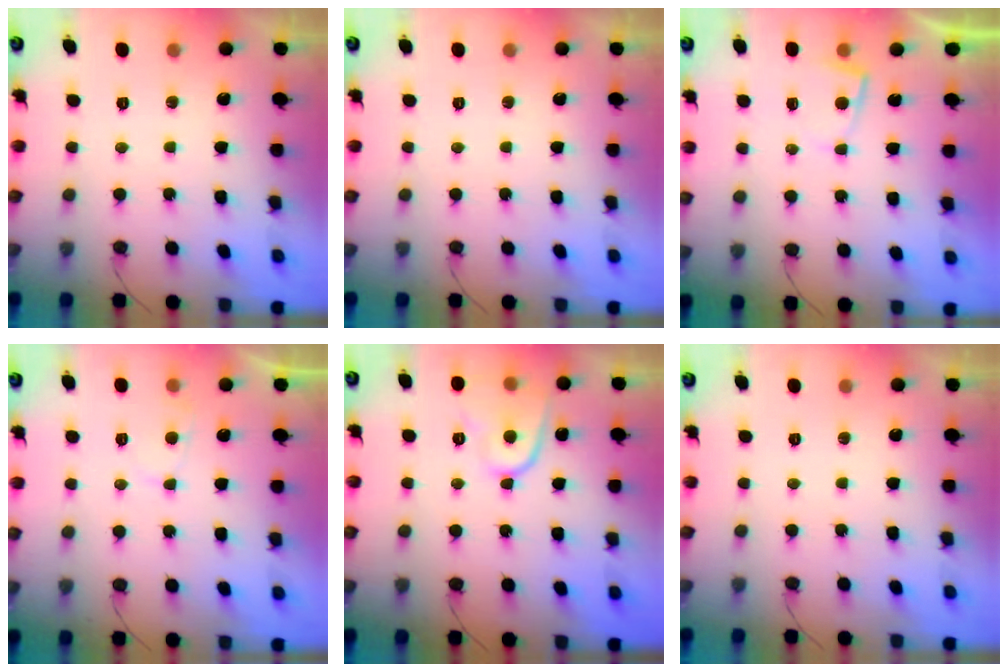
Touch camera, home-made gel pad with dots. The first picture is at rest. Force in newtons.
{"total": 0.0}
{"total": 3.0, "press": 3.0, "slide": 0.5}
{"total": 3.1, "press": 3.1, "slide": 0.4}
{"total": 10.3, "press": 10.2, "slide": 1.1}
{"total": 0.0}